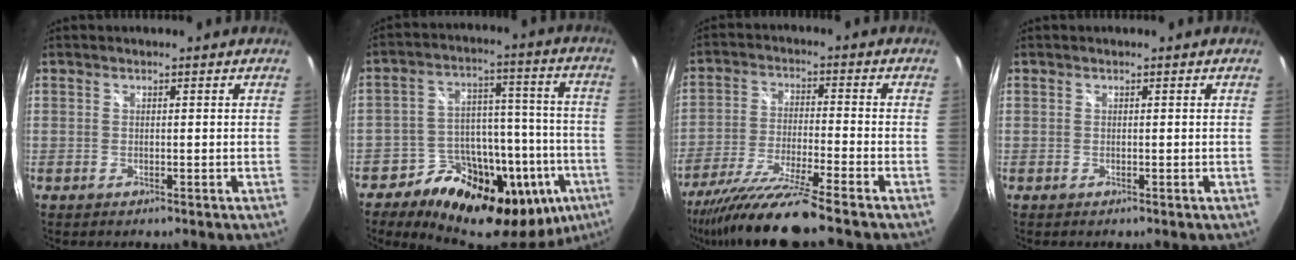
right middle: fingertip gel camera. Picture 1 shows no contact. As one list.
[{"total": 24.9, "force": [-12.5, 14.0, 16.4], "torque": [-0.243, 0.010, -0.172]}, {"total": 13.2, "force": [-11.1, -1.4, 6.9], "torque": [-0.144, -0.028, -0.202]}, {"total": 0.0}]